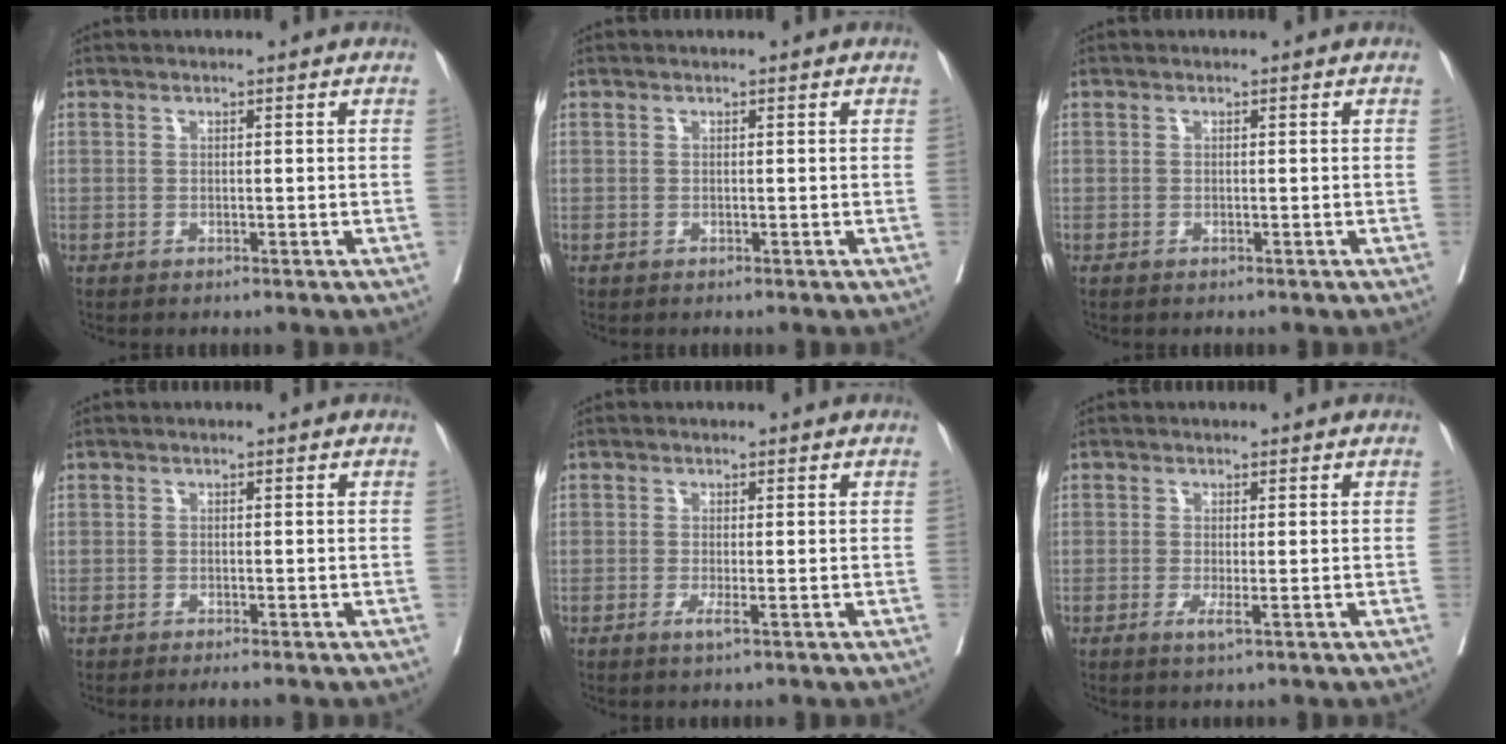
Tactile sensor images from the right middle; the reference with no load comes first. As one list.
[{"total": 0.0}, {"total": 0.0}, {"total": 1.0, "force": [-0.8, -0.1, 0.6], "torque": [-0.009, -0.004, -0.016]}, {"total": 1.5, "force": [-0.5, -0.2, 1.4], "torque": [-0.023, -0.005, -0.010]}, {"total": 1.7, "force": [-0.5, 0.0, 1.6], "torque": [-0.028, -0.007, -0.009]}]